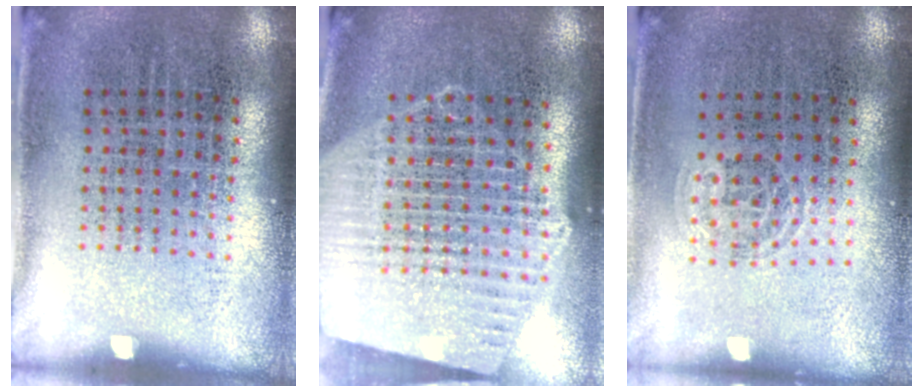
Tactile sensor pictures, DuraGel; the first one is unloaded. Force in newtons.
{"total": 2.1, "press": 1.9, "slide": 0.9}
{"total": 0.9, "press": 0.6, "slide": 0.6}